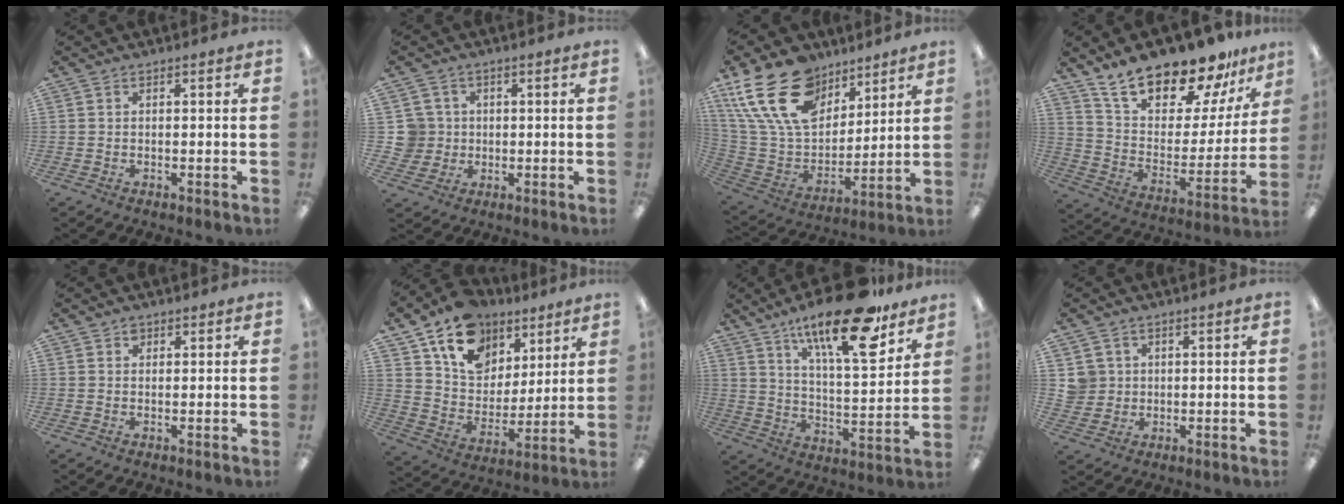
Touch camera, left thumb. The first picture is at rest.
{"total": 6.1, "force": [0.8, 6.0, 0.9], "torque": [-0.042, 0.007, 0.016]}
{"total": 23.0, "force": [12.6, 14.5, 12.7], "torque": [-0.261, -0.058, 0.233]}
{"total": 20.0, "force": [17.3, 6.7, 7.5], "torque": [-0.135, -0.128, 0.304]}
{"total": 1.4, "force": [0.9, 0.9, 0.5], "torque": [-0.003, -0.002, 0.015]}
{"total": 16.4, "force": [10.5, 11.0, 6.1], "torque": [-0.110, -0.056, 0.198]}
{"total": 22.6, "force": [15.4, 6.7, 15.1], "torque": [-0.239, -0.092, 0.248]}
{"total": 4.3, "force": [1.2, 4.1, 0.3], "torque": [-0.012, 0.006, 0.022]}